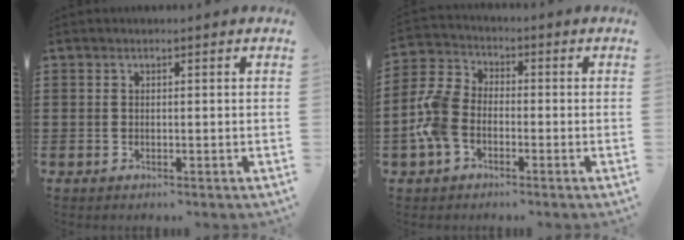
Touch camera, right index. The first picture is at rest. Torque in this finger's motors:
{"motor_torque": [1.91, -0.09, 0.89, 0.21]}